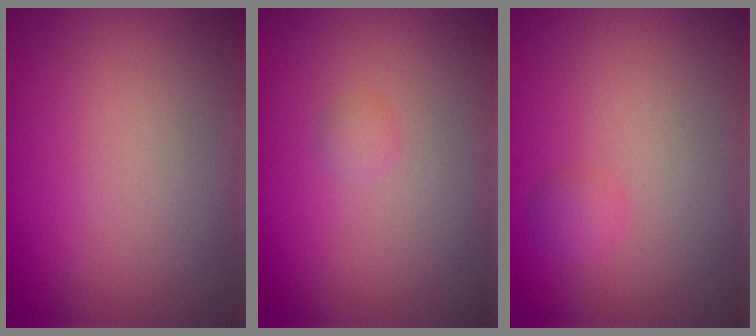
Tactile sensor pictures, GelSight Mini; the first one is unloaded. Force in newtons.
{"total": 0.7, "press": 0.7, "slide": 0.0}
{"total": 1.1, "press": 1.1, "slide": 0.1}